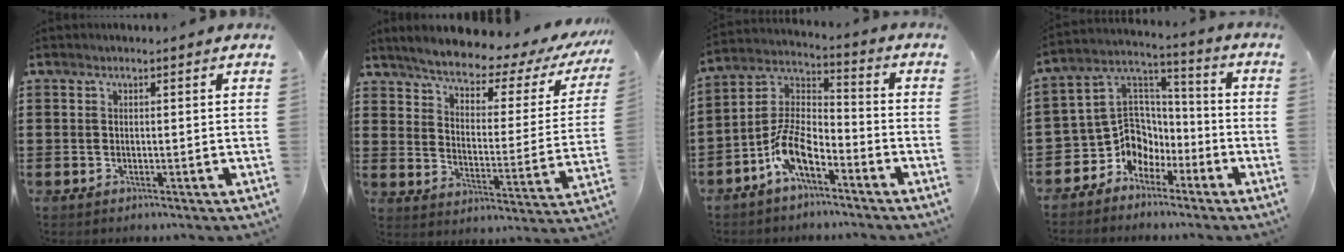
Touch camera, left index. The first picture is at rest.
{"total": 4.9, "force": [4.4, 0.7, 2.0], "torque": [-0.065, -0.035, 0.067]}
{"total": 9.0, "force": [-5.9, 3.3, 6.0], "torque": [-0.150, 0.000, -0.121]}
{"total": 7.8, "force": [-3.5, 6.8, 1.7], "torque": [-0.074, -0.011, -0.069]}